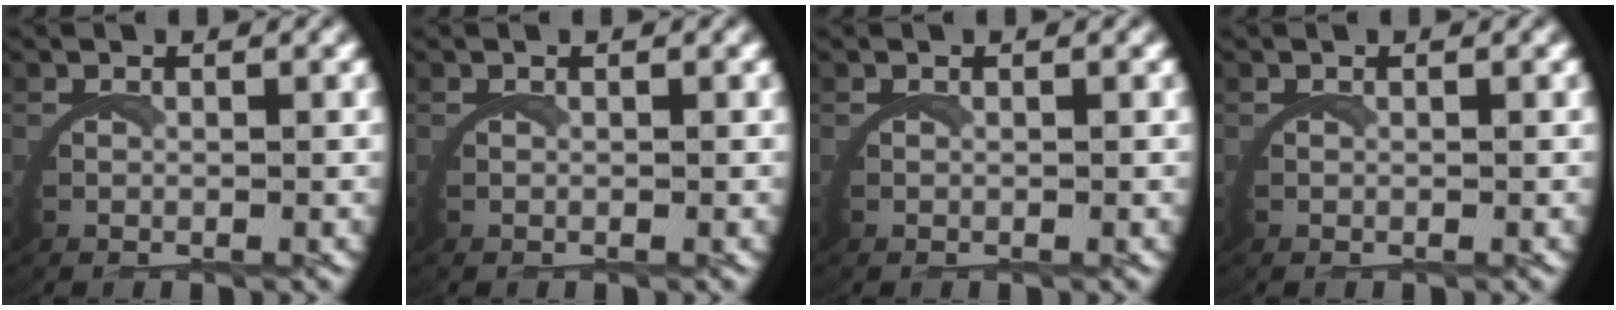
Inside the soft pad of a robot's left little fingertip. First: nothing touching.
{"total": 0.0}
{"total": 0.0}
{"total": 0.0}